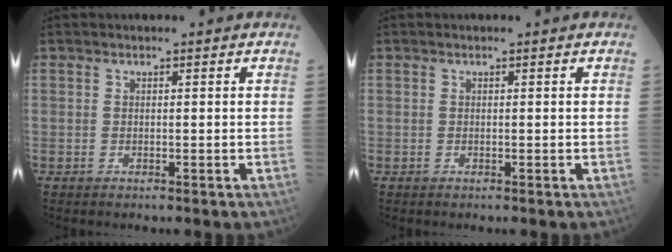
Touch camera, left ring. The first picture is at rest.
{"total": 0.0}